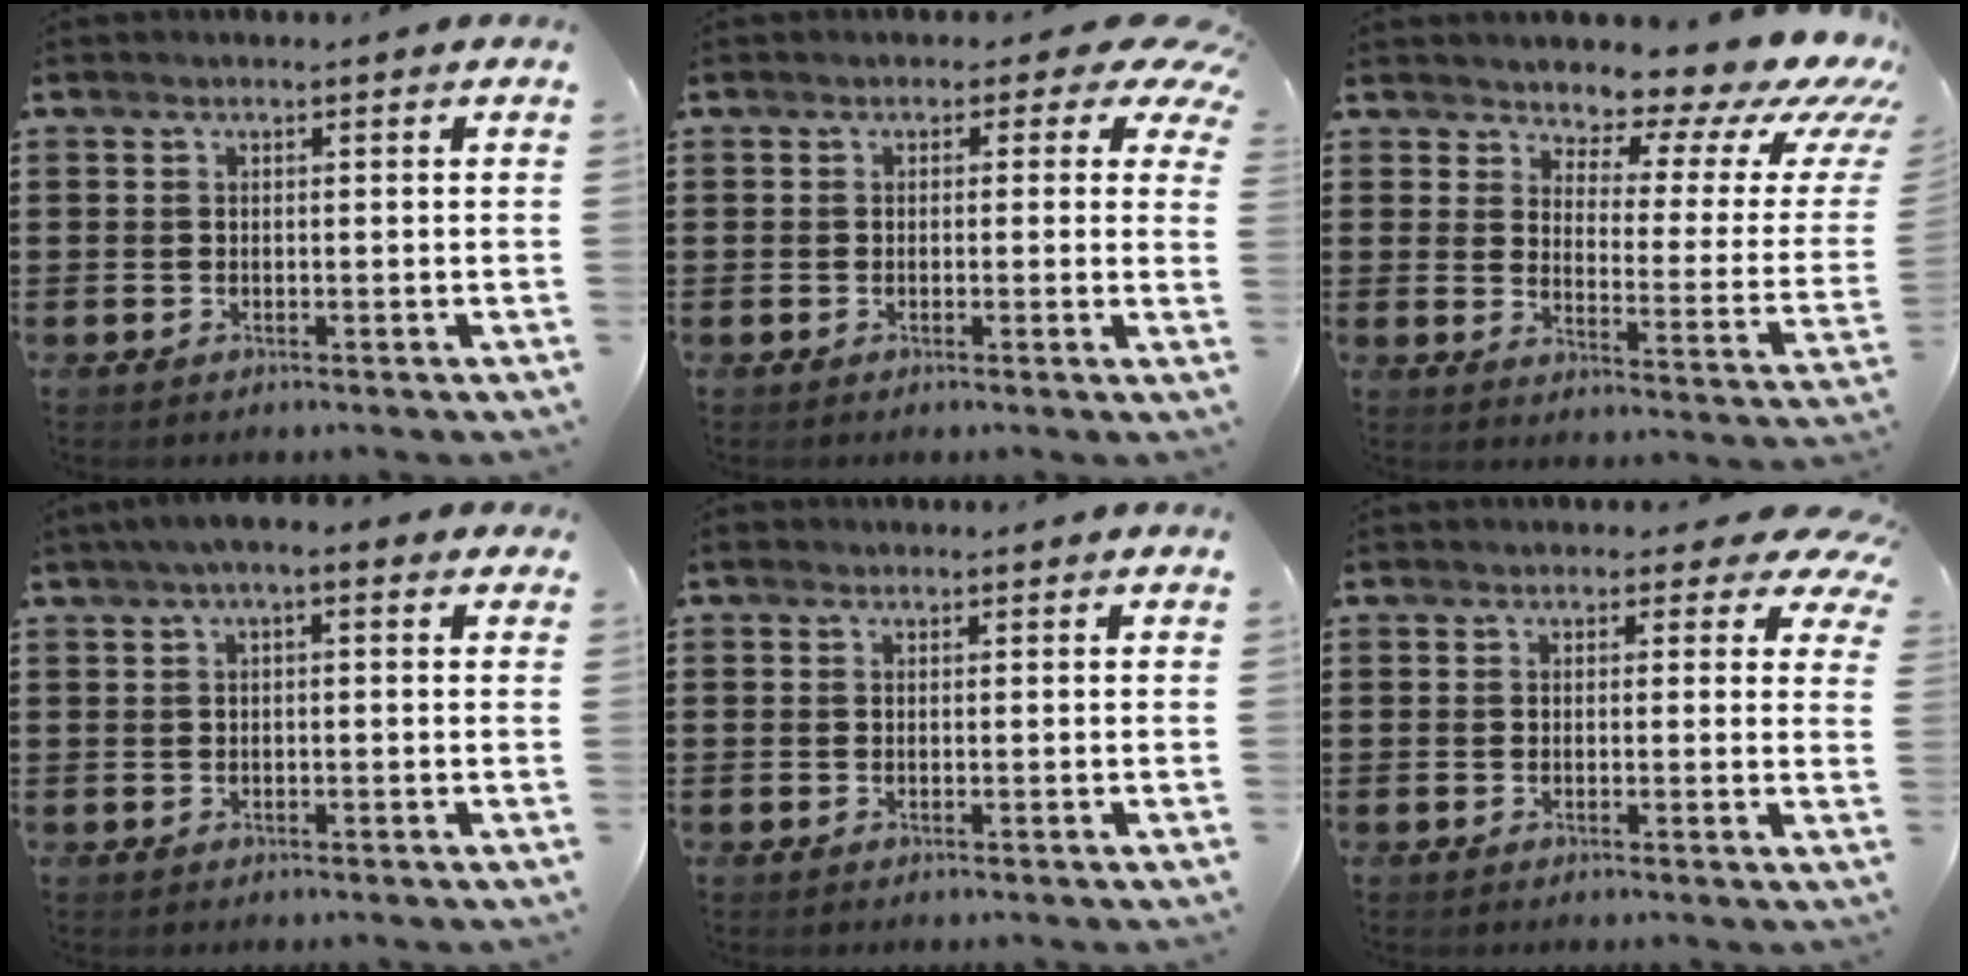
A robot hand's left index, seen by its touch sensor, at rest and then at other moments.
{"total": 2.7, "force": [1.1, 1.6, 1.8], "torque": [-0.028, -0.001, 0.014]}
{"total": 7.3, "force": [6.1, 2.5, 3.1], "torque": [-0.057, -0.053, 0.101]}
{"total": 2.0, "force": [0.1, 0.5, 2.0], "torque": [-0.034, 0.004, -0.001]}
{"total": 0.6, "force": [0.2, 0.6, 0.3], "torque": [-0.006, 0.006, 0.003]}
{"total": 2.6, "force": [1.7, 1.4, 1.4], "torque": [-0.019, -0.003, 0.026]}